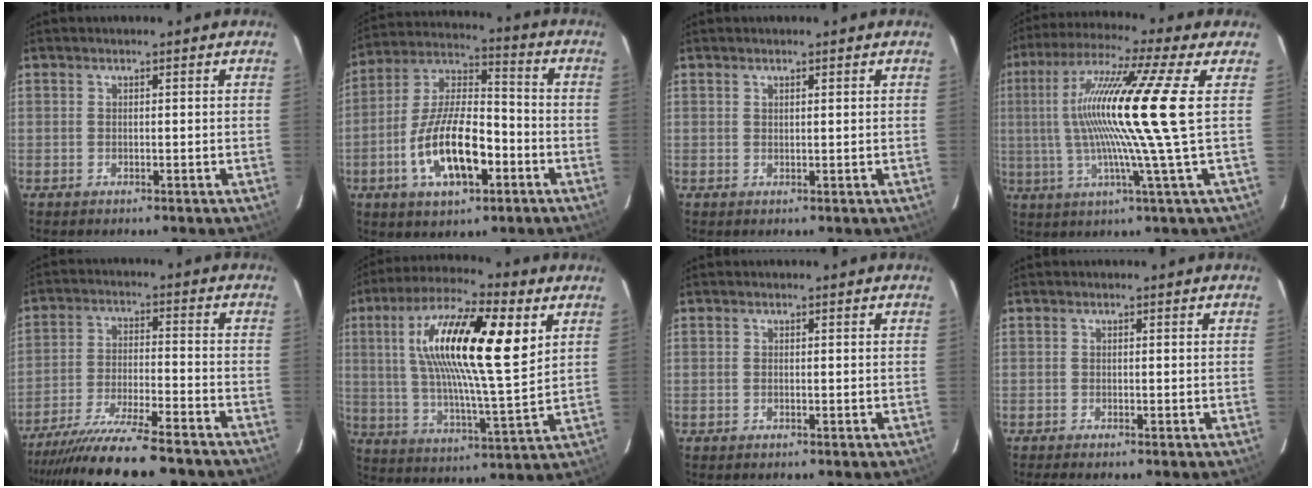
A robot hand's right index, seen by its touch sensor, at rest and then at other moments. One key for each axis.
{"total": 16.1, "fx": -5.8, "fy": 6.7, "fz": 13.5, "tx": -0.265, "ty": 0.003, "tz": -0.099}
{"total": 0.7, "fx": 0.5, "fy": 0.1, "fz": 0.4, "tx": -0.007, "ty": 0.002, "tz": 0.010}
{"total": 17.5, "fx": 0.9, "fy": -2.8, "fz": 17.2, "tx": -0.311, "ty": -0.002, "tz": 0.008}
{"total": 20.8, "fx": -18.3, "fy": 2.0, "fz": 9.7, "tx": -0.192, "ty": -0.052, "tz": -0.286}
{"total": 21.9, "fx": 7.5, "fy": 5.2, "fz": 19.9, "tx": -0.352, "ty": 0.019, "tz": 0.122}
{"total": 0.0}
{"total": 1.3, "fx": -1.1, "fy": -0.1, "fz": 0.7, "tx": -0.016, "ty": -0.004, "tz": -0.018}